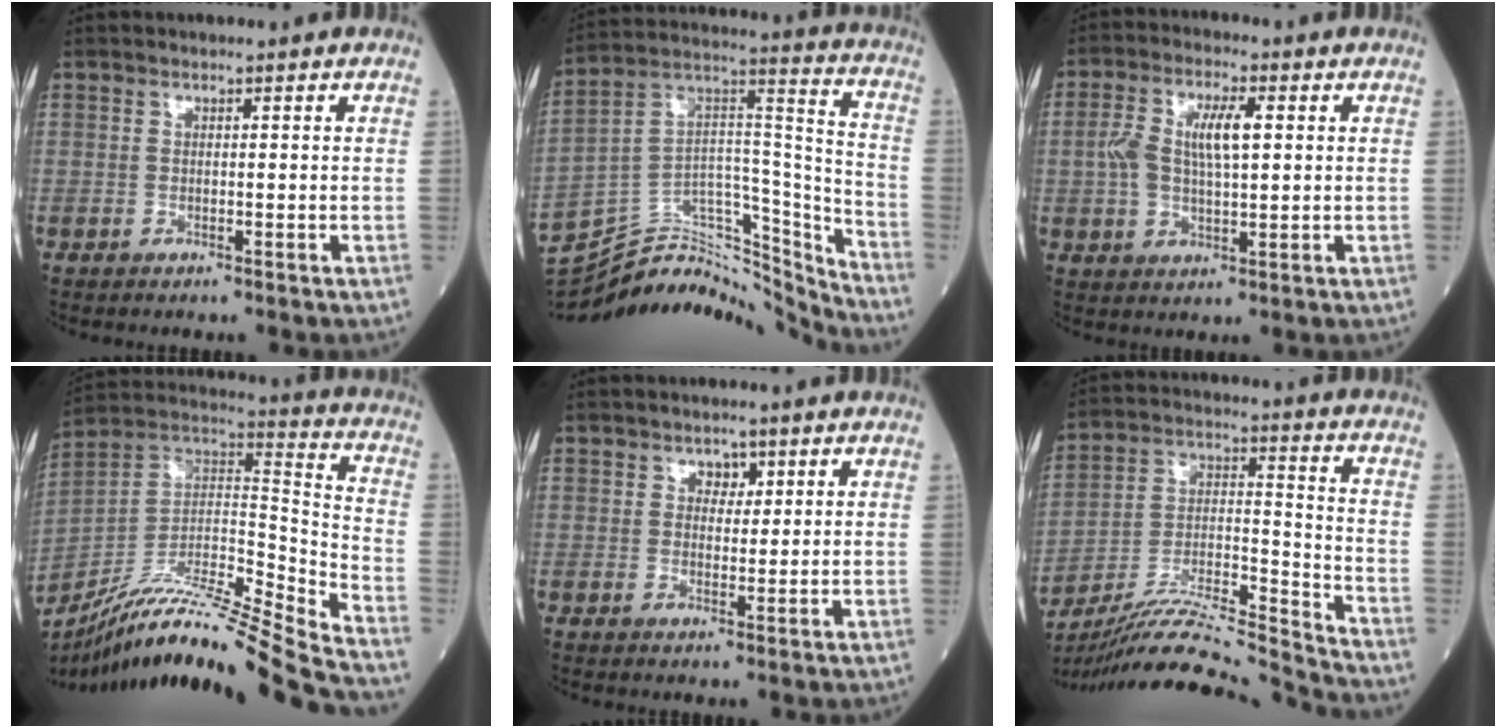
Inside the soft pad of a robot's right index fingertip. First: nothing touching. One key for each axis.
{"total": 23.1, "fx": -22.2, "fy": 3.5, "fz": 5.2, "tx": -0.100, "ty": 0.053, "tz": -0.354}
{"total": 8.2, "fx": 1.2, "fy": 2.9, "fz": 7.6, "tx": -0.160, "ty": 0.017, "tz": 0.025}
{"total": 26.4, "fx": -22.7, "fy": -1.1, "fz": 13.4, "tx": -0.214, "ty": -0.019, "tz": -0.383}
{"total": 2.2, "fx": 1.1, "fy": 1.5, "fz": 1.1, "tx": -0.009, "ty": 0.001, "tz": 0.016}
{"total": 18.5, "fx": -17.8, "fy": -1.8, "fz": 4.8, "tx": -0.097, "ty": 0.012, "tz": -0.307}